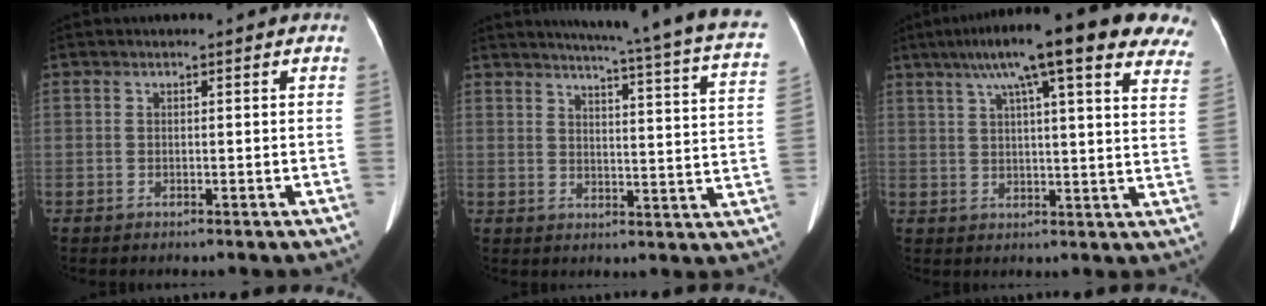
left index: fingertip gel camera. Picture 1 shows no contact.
{"total": 22.3, "force": [19.4, -0.5, 11.1], "torque": [-0.150, -0.064, 0.218]}
{"total": 23.3, "force": [16.2, 3.5, 16.4], "torque": [-0.238, 0.052, 0.198]}